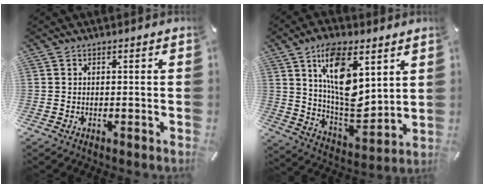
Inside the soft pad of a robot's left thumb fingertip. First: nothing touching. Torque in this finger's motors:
{"motor_torque": [2.37, 2.64, 1.44, -1.34, 0.65]}